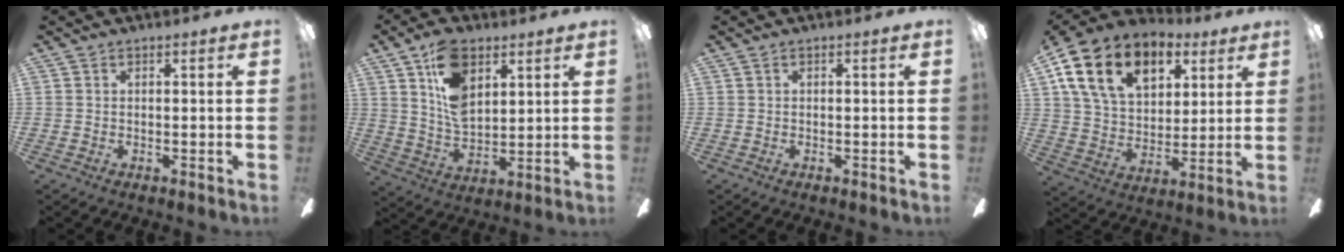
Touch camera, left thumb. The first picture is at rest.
{"total": 13.5, "force": [6.7, 7.9, 8.7], "torque": [-0.164, -0.010, 0.123]}
{"total": 0.0}
{"total": 18.1, "force": [9.4, 11.6, 10.2], "torque": [-0.174, -0.030, 0.173]}